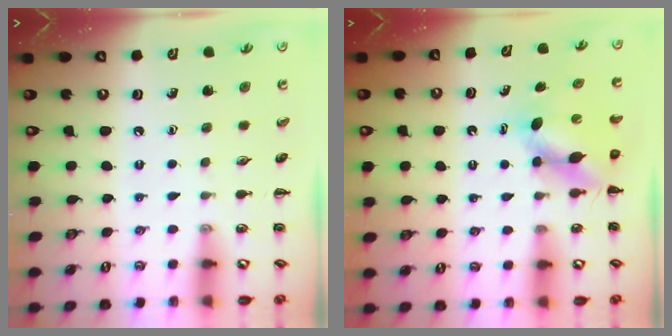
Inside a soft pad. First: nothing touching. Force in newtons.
{"total": 5.7, "press": 5.7, "slide": 0.1}